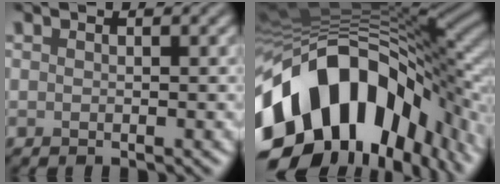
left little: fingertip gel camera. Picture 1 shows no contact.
{"total": 18.1, "force": [-7.0, 10.5, 13.0], "torque": [-0.230, -0.016, -0.116]}